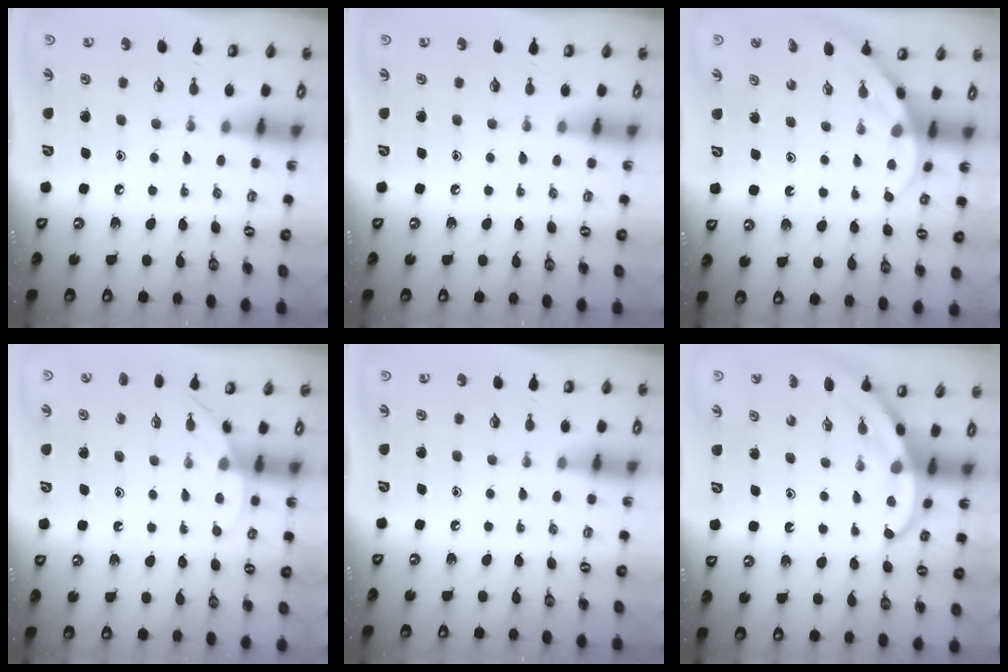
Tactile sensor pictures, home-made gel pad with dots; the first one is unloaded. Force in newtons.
{"total": 0.0}
{"total": 4.1, "press": 4.1, "slide": 0.3}
{"total": 3.4, "press": 3.4, "slide": 0.2}
{"total": 0.0}
{"total": 4.1, "press": 4.1, "slide": 0.3}